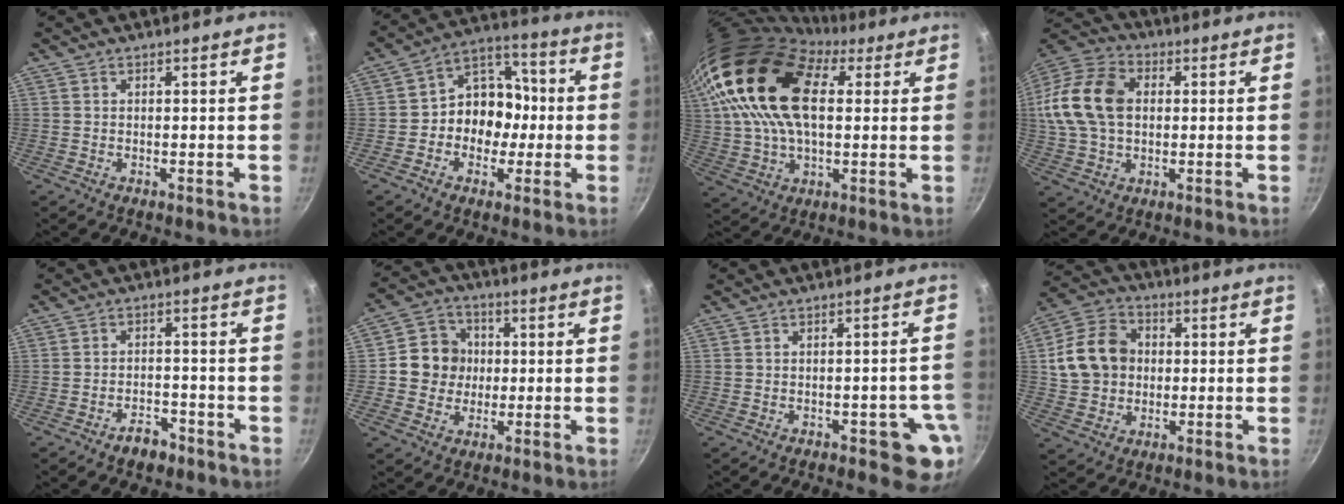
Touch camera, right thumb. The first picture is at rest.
{"total": 11.9, "force": [-1.5, 9.8, 6.5], "torque": [-0.038, 0.042, -0.040]}
{"total": 24.1, "force": [6.4, 14.6, 18.1], "torque": [-0.326, 0.011, 0.106]}
{"total": 17.8, "force": [2.1, 12.6, 12.5], "torque": [-0.234, 0.028, 0.028]}
{"total": 4.4, "force": [-3.1, 2.4, 2.0], "torque": [-0.017, 0.029, -0.045]}
{"total": 9.6, "force": [0.4, 8.9, 3.6], "torque": [-0.023, 0.016, -0.007]}
{"total": 9.4, "force": [-3.9, 3.5, 7.9], "torque": [-0.056, 0.024, -0.043]}
{"total": 13.3, "force": [1.2, 10.8, 7.6], "torque": [-0.115, 0.017, 0.015]}